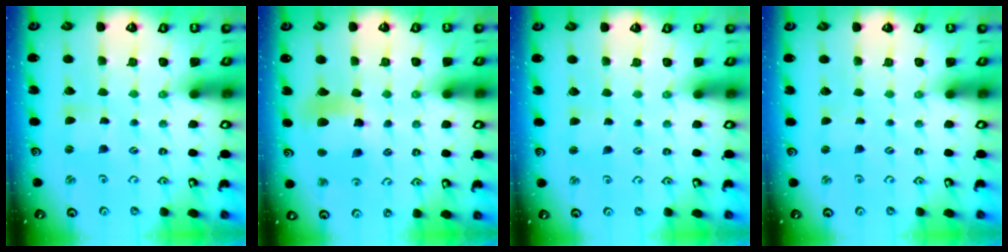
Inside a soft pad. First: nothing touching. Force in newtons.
{"total": 10.2, "press": 10.1, "slide": 1.3}
{"total": 2.1, "press": 2.1, "slide": 0.3}
{"total": 0.0}